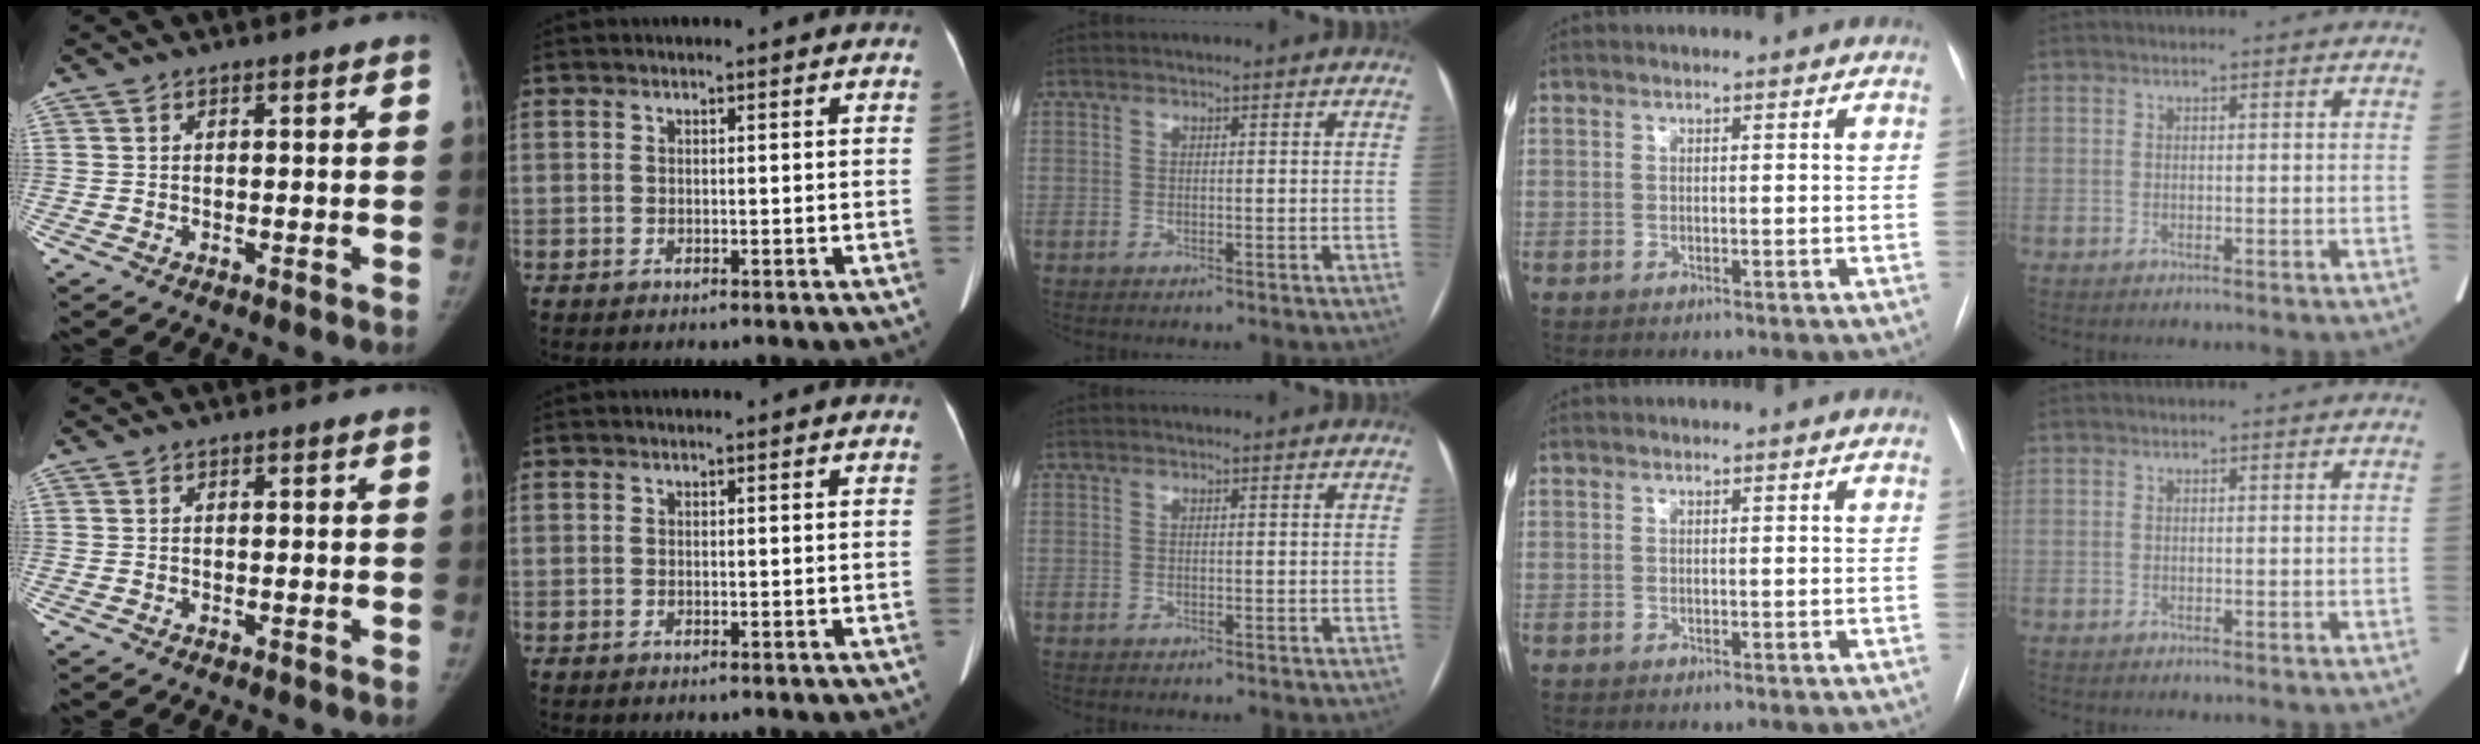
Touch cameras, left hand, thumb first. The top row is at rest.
{}